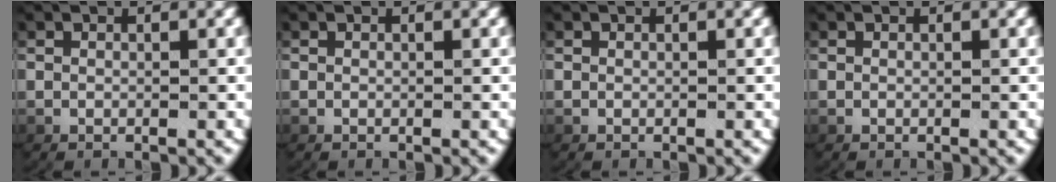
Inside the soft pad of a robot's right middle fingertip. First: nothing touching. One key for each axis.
{"total": 0.0}
{"total": 0.0}
{"total": 0.0}